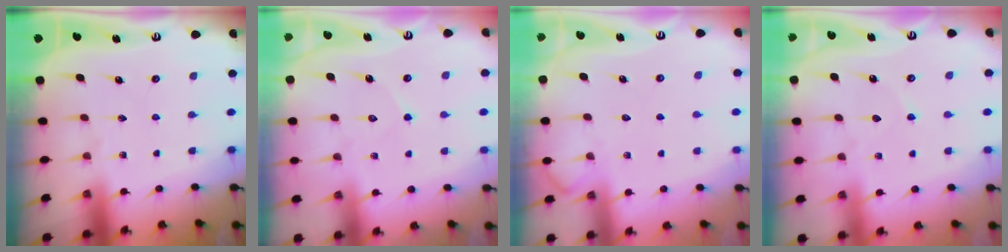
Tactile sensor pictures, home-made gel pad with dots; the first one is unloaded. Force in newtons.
{"total": 5.5, "press": 5.5, "slide": 0.5}
{"total": 5.3, "press": 5.3, "slide": 0.6}
{"total": 3.5, "press": 3.5, "slide": 0.4}